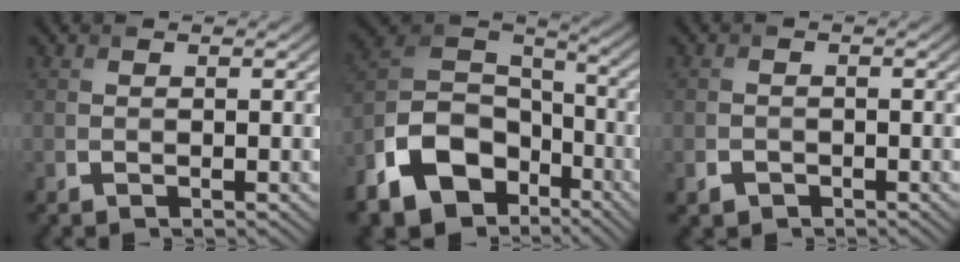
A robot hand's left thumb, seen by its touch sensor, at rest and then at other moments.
{"total": 15.9, "force": [-8.3, 10.5, 8.7], "torque": [-0.219, -0.039, -0.150]}
{"total": 1.8, "force": [-1.1, 1.4, 0.5], "torque": [-0.009, -0.004, -0.023]}